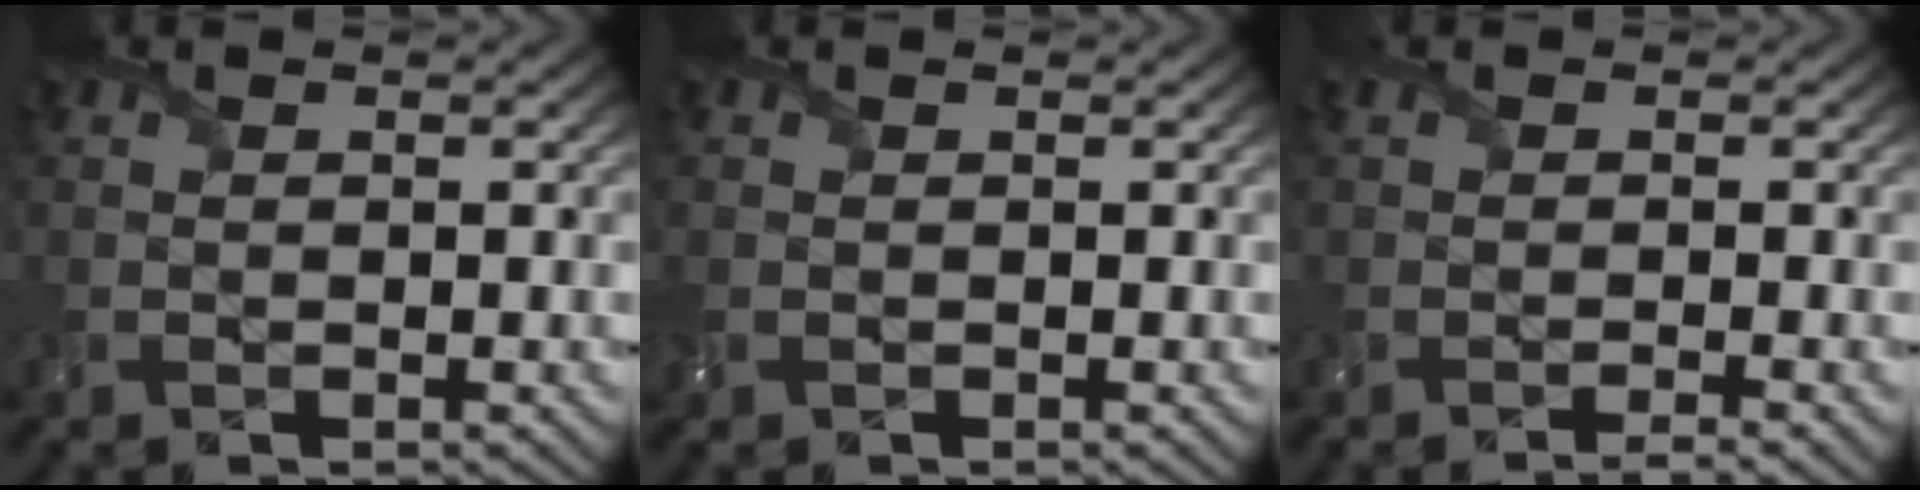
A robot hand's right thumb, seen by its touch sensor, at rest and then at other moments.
{"total": 1.0, "force": [-0.2, 0.8, 0.5], "torque": [-0.019, -0.001, -0.006]}
{"total": 1.6, "force": [-1.0, 0.0, 1.3], "torque": [-0.023, -0.003, -0.024]}